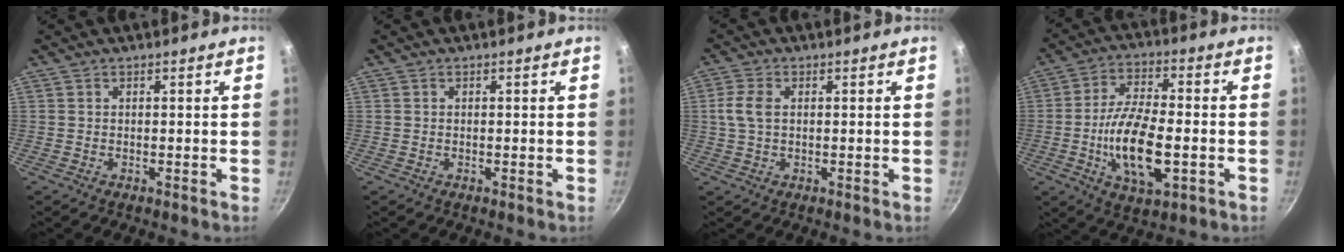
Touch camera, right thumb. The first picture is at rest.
{"total": 0.0}
{"total": 4.5, "force": [0.6, 2.8, 3.5], "torque": [-0.075, 0.009, 0.009]}
{"total": 14.7, "force": [-3.1, 6.4, 12.8], "torque": [-0.232, 0.015, -0.055]}